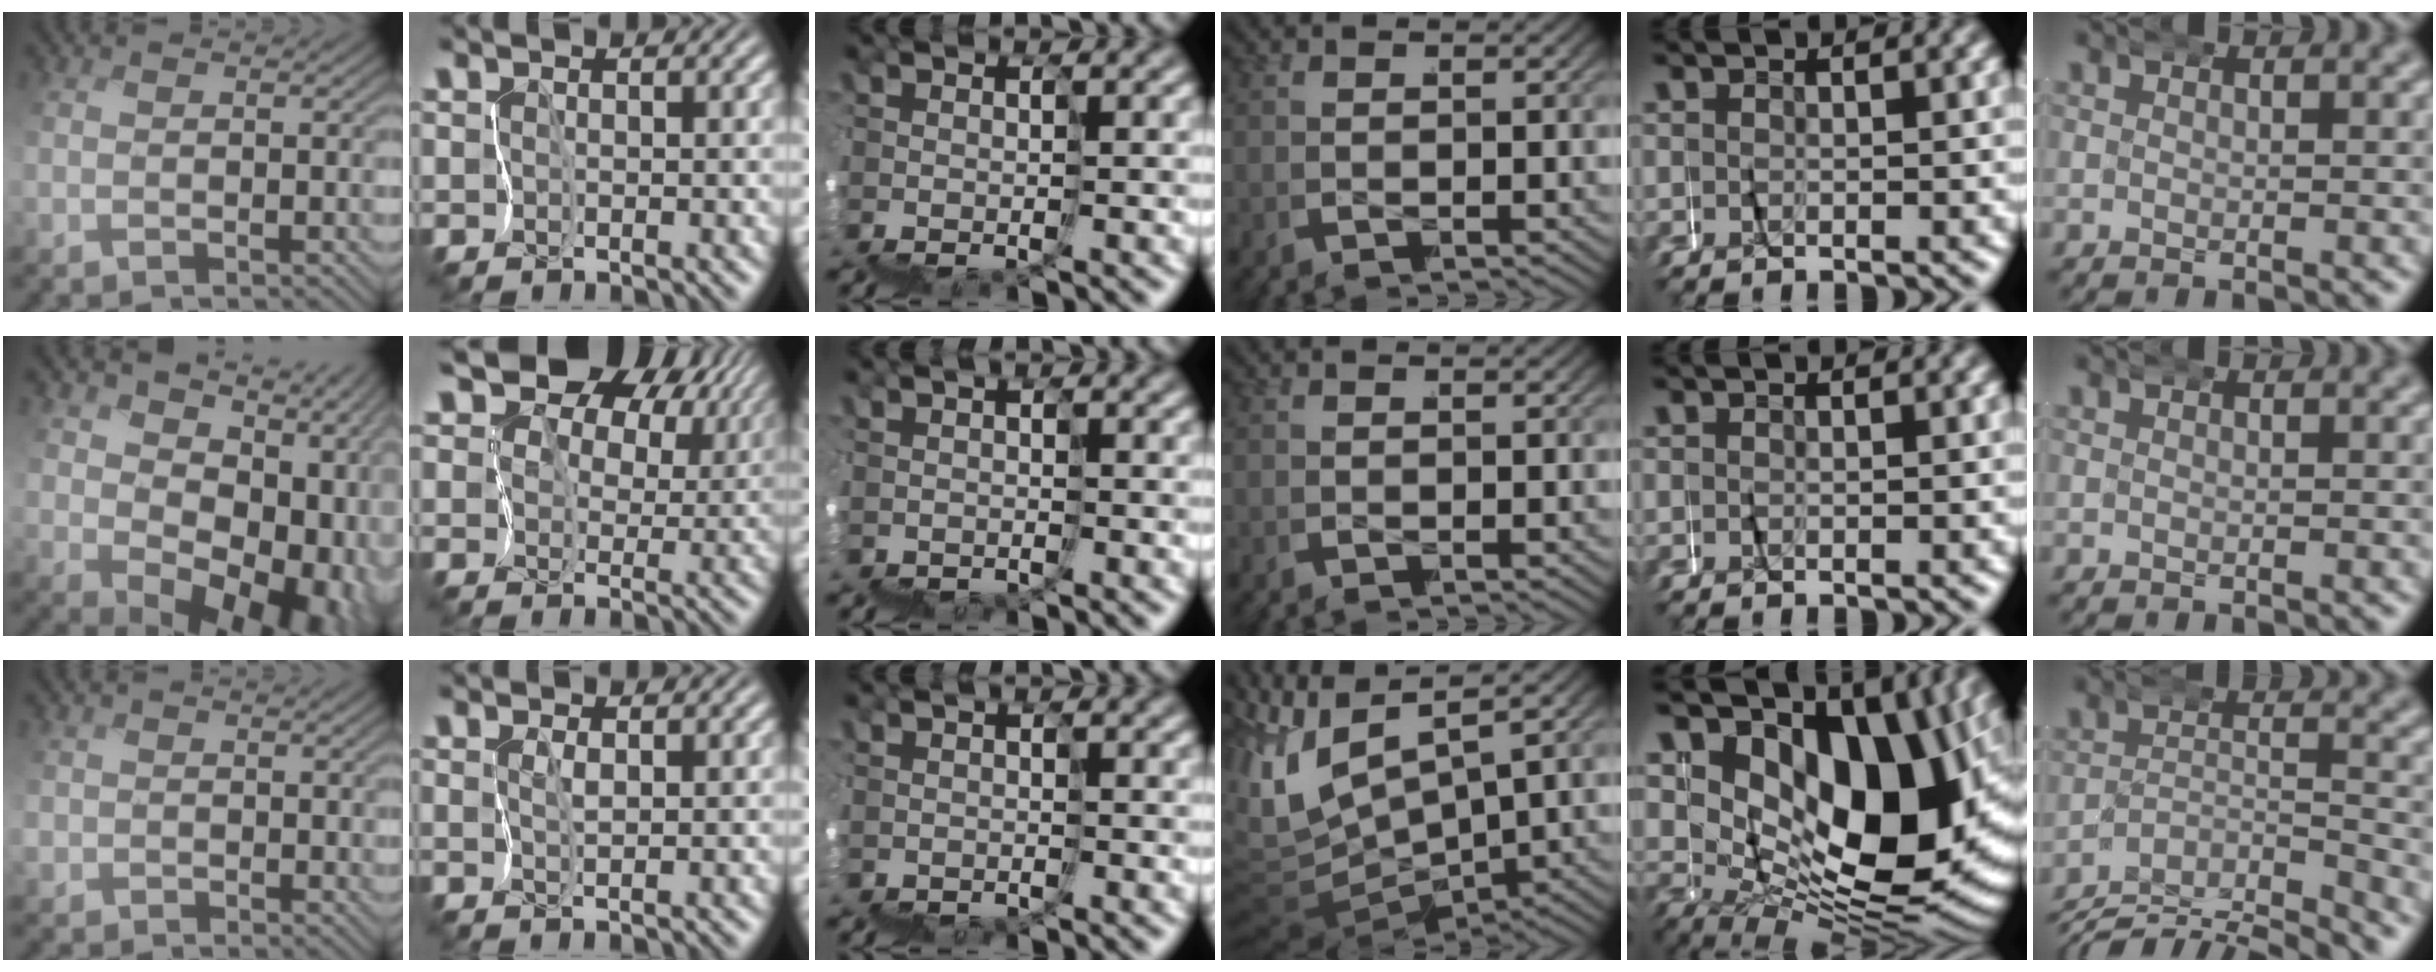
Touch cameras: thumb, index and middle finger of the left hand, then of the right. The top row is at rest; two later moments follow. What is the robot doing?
{"motion": "wrap", "object": "masking tape"}